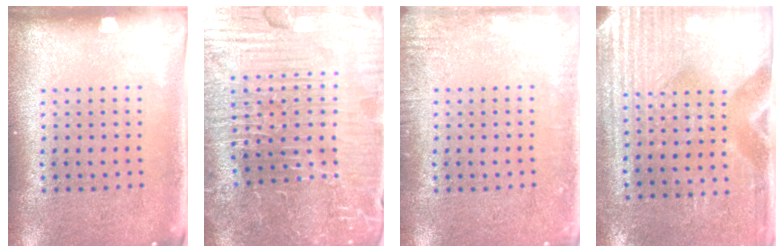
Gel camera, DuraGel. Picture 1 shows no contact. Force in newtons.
{"total": 5.3, "press": 5.1, "slide": 1.4}
{"total": 1.8, "press": 1.8, "slide": 0.2}
{"total": 3.0, "press": 2.6, "slide": 1.5}